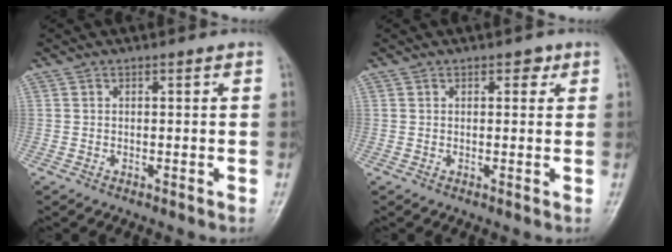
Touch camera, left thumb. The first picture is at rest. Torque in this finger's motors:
{"motor_torque": [-0.05, 0.02, -0.08, -0.09, 0.04]}